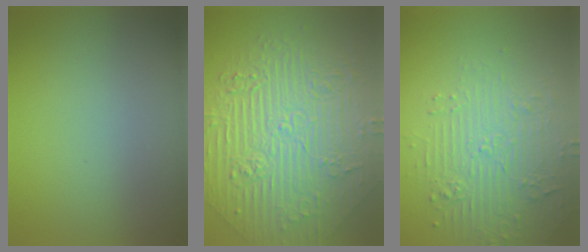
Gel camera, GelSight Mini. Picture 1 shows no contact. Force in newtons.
{"total": 10.8, "press": 7.5, "slide": 7.8}
{"total": 4.9, "press": 3.6, "slide": 3.4}